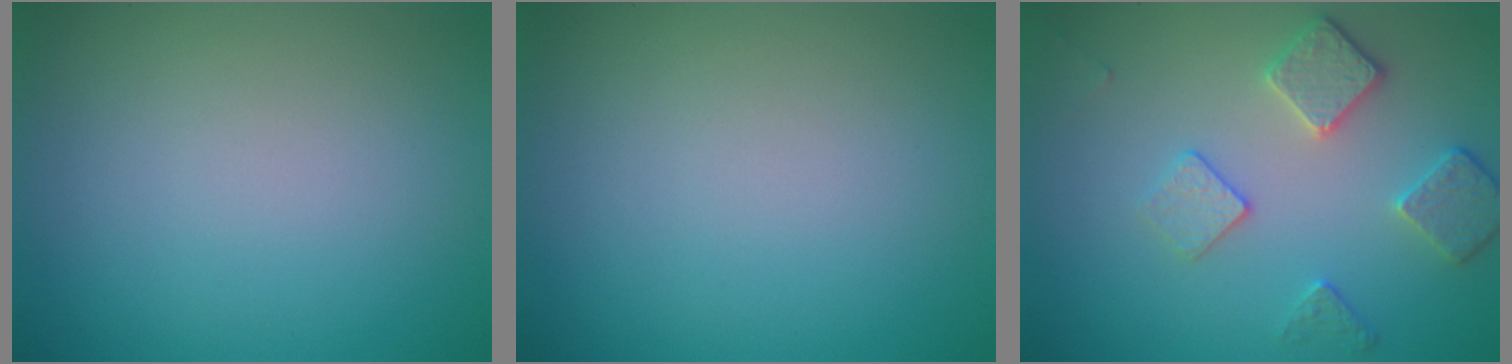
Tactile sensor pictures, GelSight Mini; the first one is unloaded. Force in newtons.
{"total": 0.0}
{"total": 3.5, "press": 3.1, "slide": 1.7}